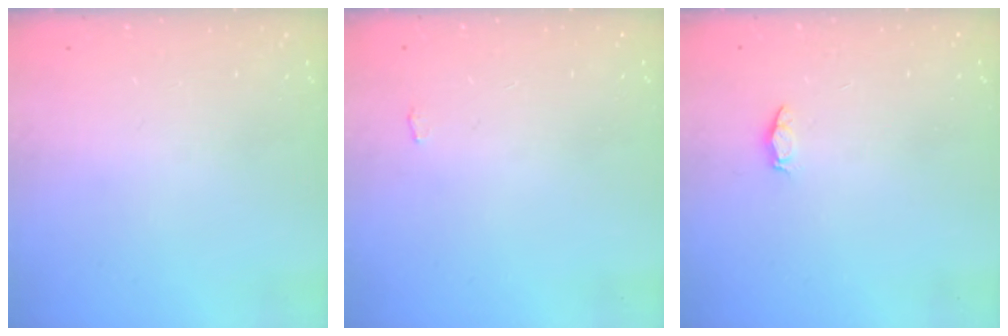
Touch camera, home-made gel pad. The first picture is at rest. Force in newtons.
{"total": 2.8, "press": 2.8, "slide": 0.3}
{"total": 2.5, "press": 2.5, "slide": 0.3}